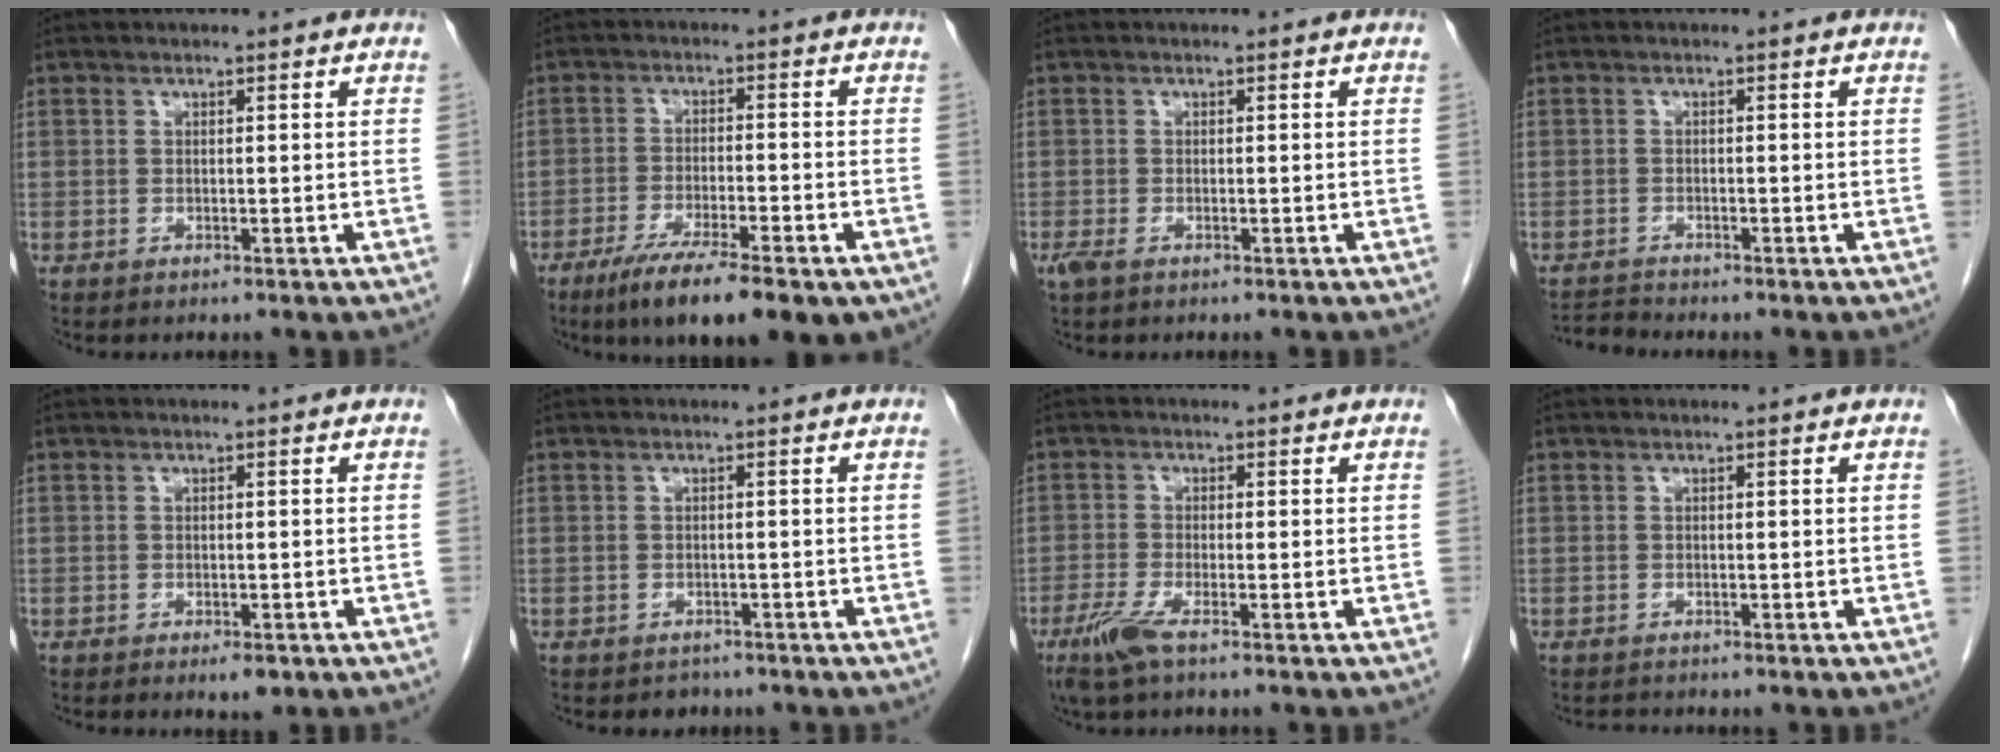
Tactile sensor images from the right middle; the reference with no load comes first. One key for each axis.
{"total": 13.5, "fx": -8.8, "fy": 2.6, "fz": 9.9, "tx": -0.136, "ty": -0.023, "tz": -0.136}
{"total": 1.5, "fx": -0.8, "fy": 0.7, "fz": 1.0, "tx": -0.026, "ty": -0.004, "tz": -0.012}
{"total": 1.9, "fx": -1.8, "fy": -0.6, "fz": -0.5, "tx": 0.008, "ty": -0.015, "tz": -0.031}
{"total": 2.1, "fx": -1.2, "fy": 0.8, "fz": 1.5, "tx": -0.020, "ty": -0.001, "tz": -0.010}
{"total": 2.0, "fx": -1.6, "fy": 1.2, "fz": 0.0, "tx": -0.009, "ty": 0.003, "tz": -0.024}
{"total": 4.1, "fx": -2.6, "fy": 0.4, "fz": 3.1, "tx": -0.072, "ty": -0.013, "tz": -0.054}
{"total": 0.9, "fx": -0.9, "fy": 0.1, "fz": 0.0, "tx": -0.003, "ty": -0.005, "tz": -0.014}